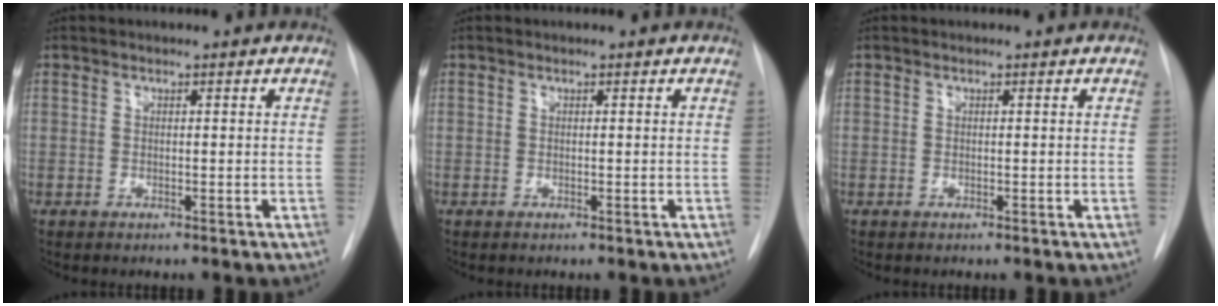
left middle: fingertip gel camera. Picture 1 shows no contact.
{"total": 0.0}
{"total": 0.0}